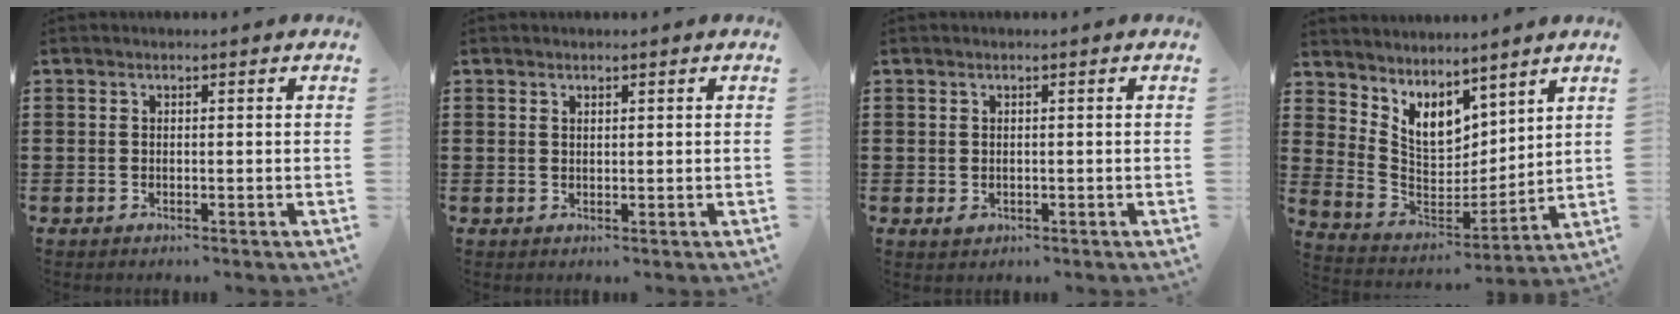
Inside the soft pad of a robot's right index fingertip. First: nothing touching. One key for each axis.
{"total": 0.5, "fx": 0.4, "fy": 0.3, "fz": 0.2, "tx": -0.006, "ty": -0.001, "tz": 0.008}
{"total": 0.9, "fx": -0.3, "fy": 0.7, "fz": 0.5, "tx": -0.011, "ty": 0.001, "tz": -0.006}
{"total": 6.8, "fx": 4.9, "fy": 4.1, "fz": 2.3, "tx": -0.081, "ty": -0.037, "tz": 0.095}